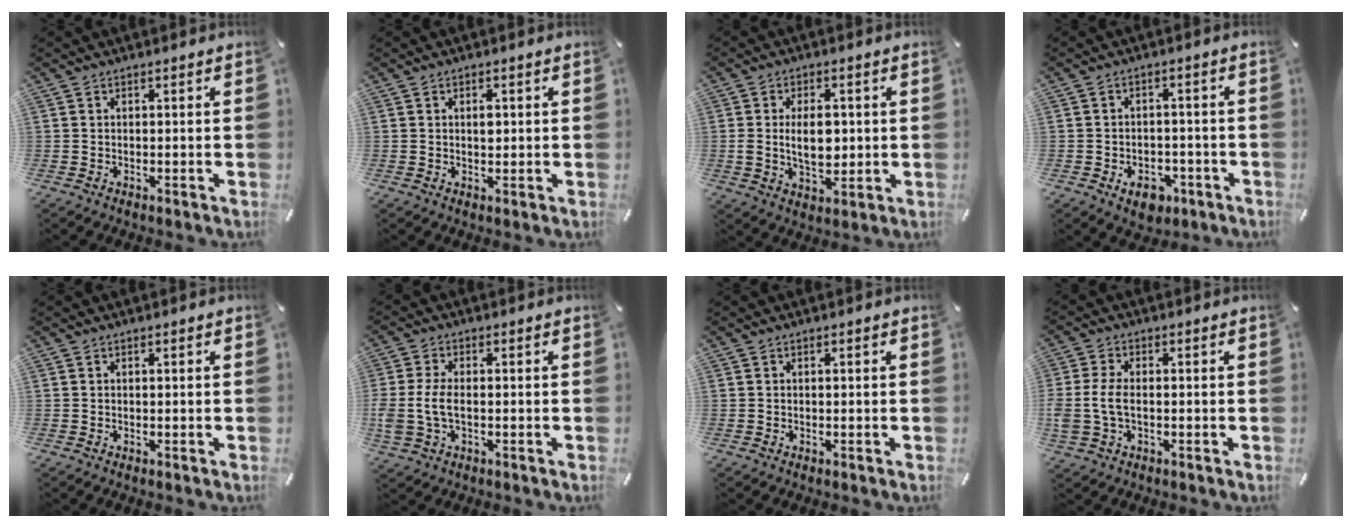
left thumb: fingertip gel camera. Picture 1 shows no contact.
{"total": 2.0, "force": [0.4, 1.2, 1.5], "torque": [-0.024, 0.001, 0.004]}
{"total": 8.9, "force": [0.4, 5.4, 7.1], "torque": [-0.120, 0.000, 0.004]}
{"total": 6.4, "force": [-3.0, 4.3, 3.7], "torque": [-0.065, 0.009, -0.055]}
{"total": 0.0}
{"total": 6.4, "force": [-0.9, 3.5, 5.2], "torque": [-0.116, 0.001, -0.019]}
{"total": 0.0}
{"total": 5.9, "force": [-0.9, 3.5, 4.7], "torque": [-0.107, 0.000, -0.019]}